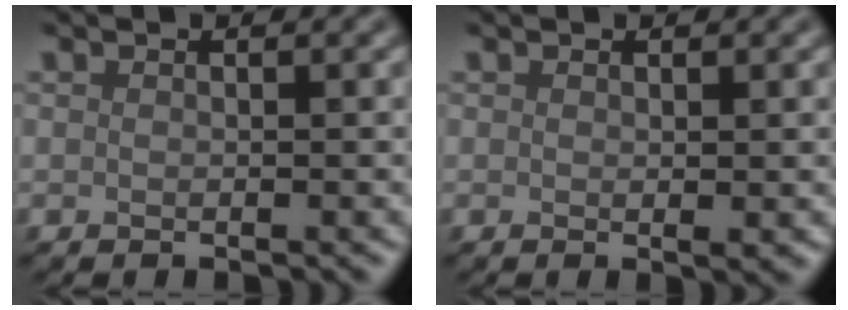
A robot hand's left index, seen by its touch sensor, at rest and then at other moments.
{"total": 0.7, "force": [0.2, 0.1, 0.7], "torque": [-0.007, -0.002, 0.002]}